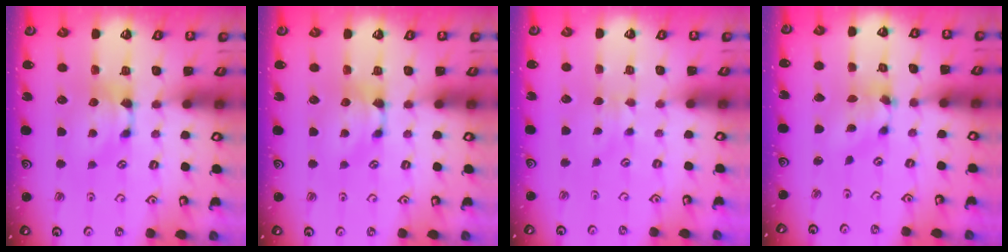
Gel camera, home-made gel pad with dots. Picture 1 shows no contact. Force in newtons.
{"total": 0.0}
{"total": 2.1, "press": 2.0, "slide": 0.4}
{"total": 5.1, "press": 4.7, "slide": 1.9}